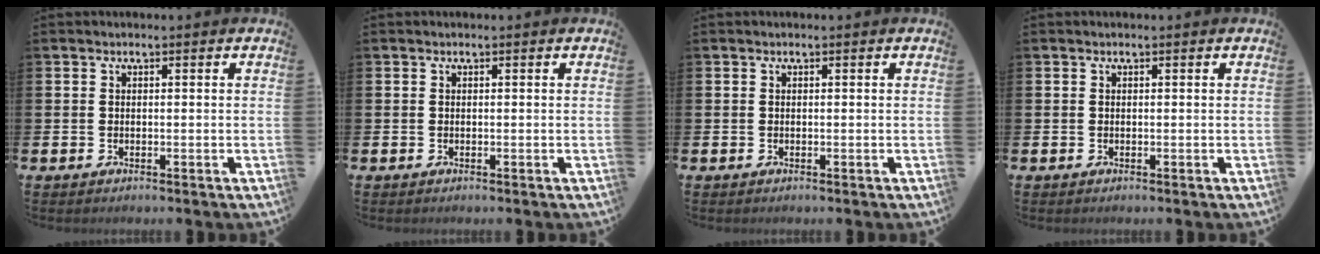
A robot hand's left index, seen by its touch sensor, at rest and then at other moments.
{"total": 0.0}
{"total": 0.0}
{"total": 0.0}